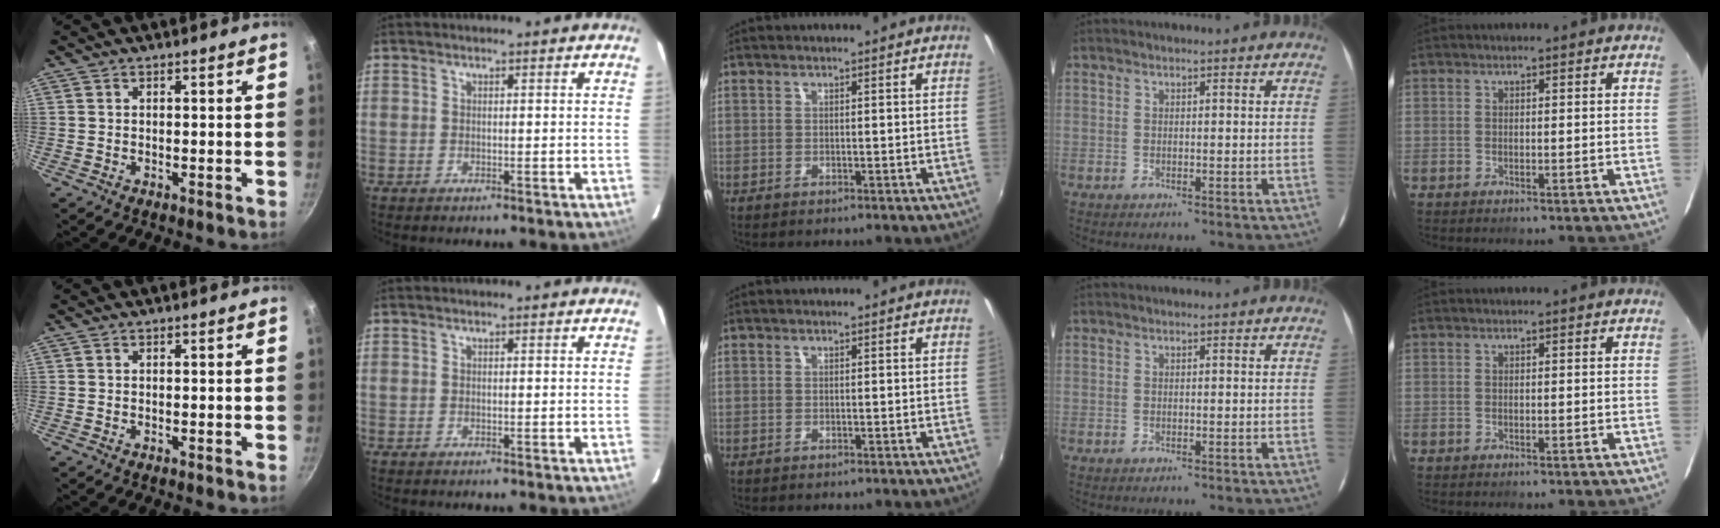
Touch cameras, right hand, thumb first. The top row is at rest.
{}